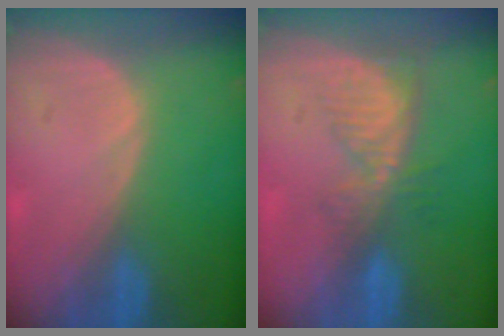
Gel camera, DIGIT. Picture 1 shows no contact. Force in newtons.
{"total": 5.6, "press": 5.1, "slide": 2.4}